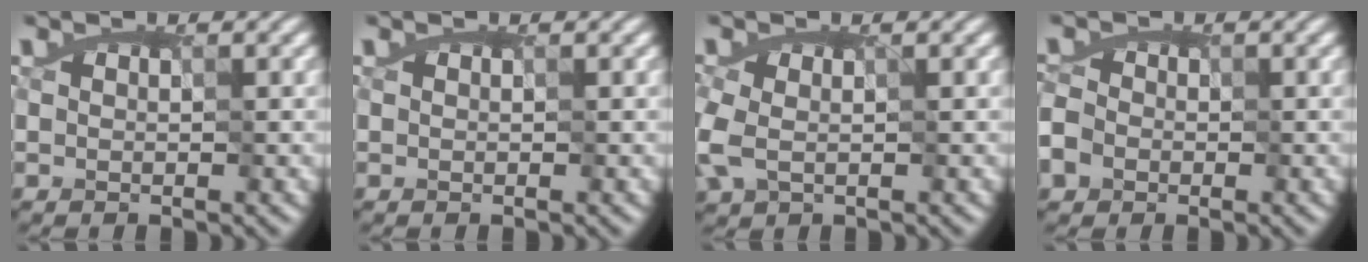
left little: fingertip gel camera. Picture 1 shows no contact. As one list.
[{"total": 0.0}, {"total": 2.6, "force": [-0.6, 1.7, 1.8], "torque": [-0.055, -0.001, -0.009]}, {"total": 2.4, "force": [-0.7, 2.2, 0.8], "torque": [-0.023, 0.004, -0.013]}]